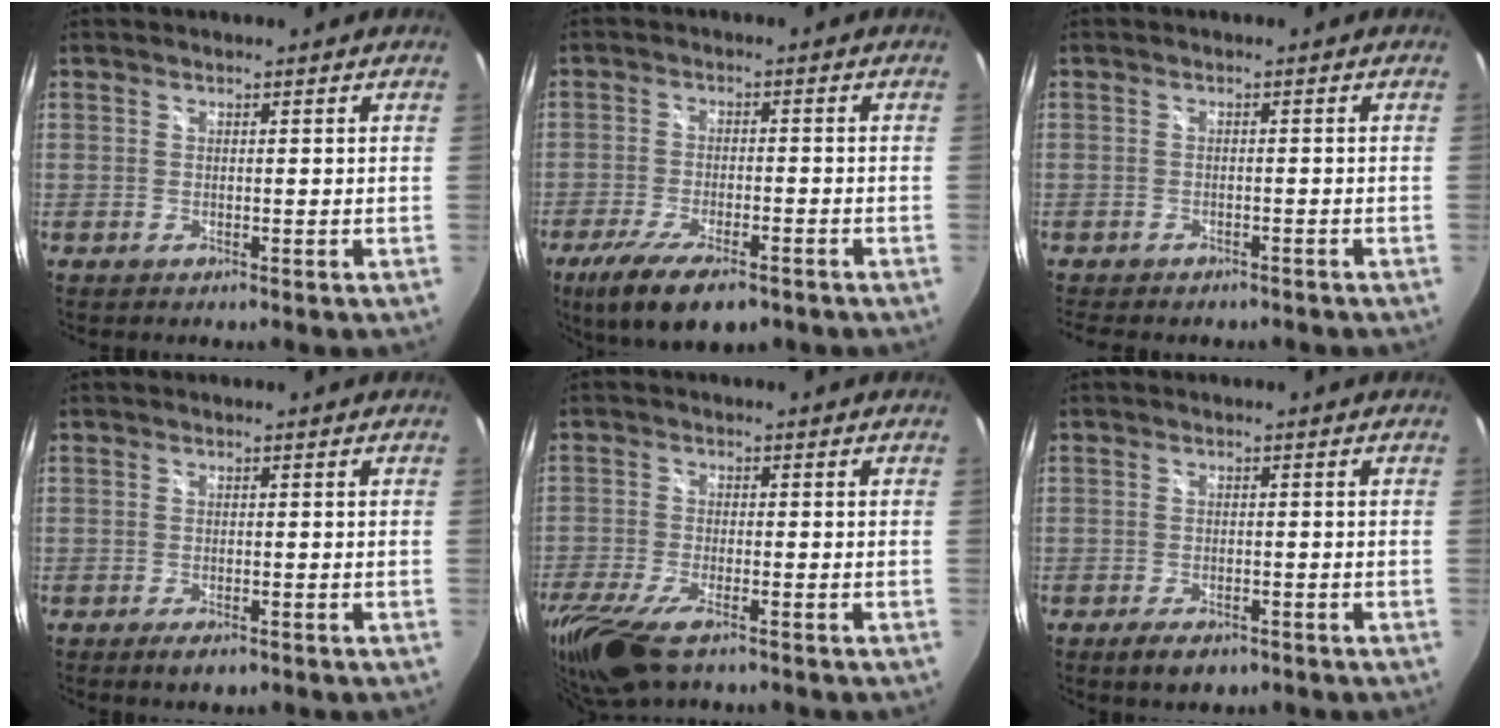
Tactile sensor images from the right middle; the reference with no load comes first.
{"total": 12.4, "force": [-8.3, 4.0, 8.3], "torque": [-0.179, -0.042, -0.139]}
{"total": 6.0, "force": [-5.0, 2.1, 2.4], "torque": [-0.056, -0.021, -0.071]}
{"total": 2.8, "force": [-1.8, 1.1, 1.8], "torque": [-0.036, -0.011, -0.029]}
{"total": 14.0, "force": [-9.4, 5.0, 9.1], "torque": [-0.220, -0.059, -0.173]}
{"total": 4.6, "force": [-3.0, 2.1, 2.7], "torque": [-0.060, -0.015, -0.049]}